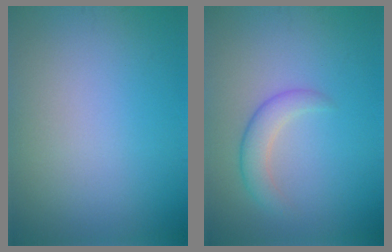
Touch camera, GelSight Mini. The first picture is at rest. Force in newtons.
{"total": 2.6, "press": 2.6, "slide": 0.1}